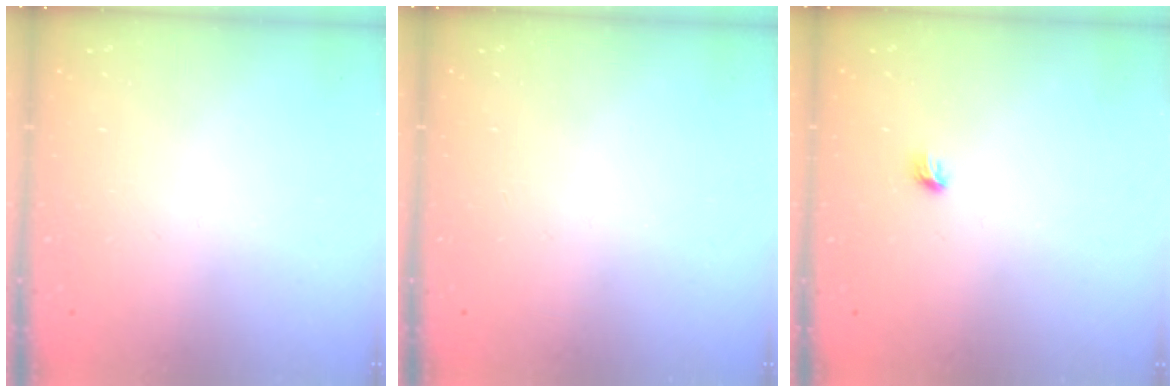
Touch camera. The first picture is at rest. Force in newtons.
{"total": 0.0}
{"total": 3.7, "press": 3.6, "slide": 1.0}